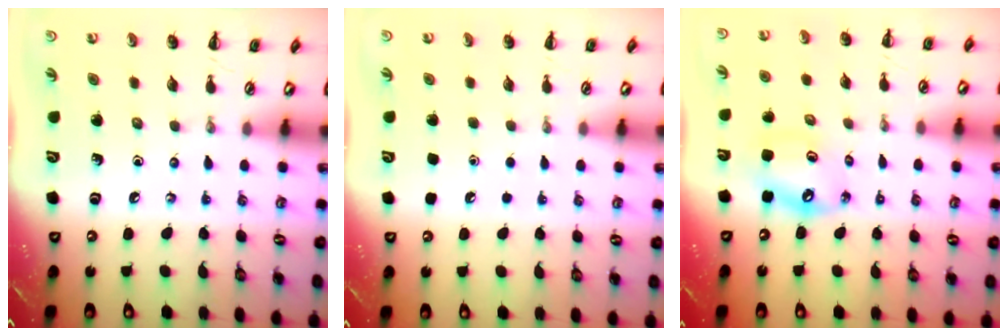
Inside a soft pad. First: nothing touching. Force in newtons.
{"total": 1.7, "press": 1.7, "slide": 0.1}
{"total": 7.1, "press": 6.9, "slide": 1.5}